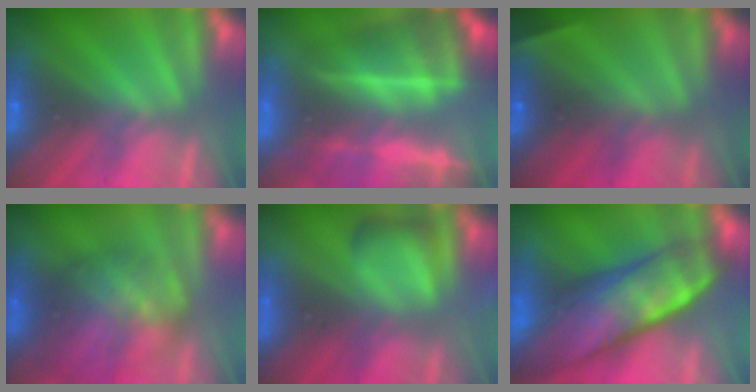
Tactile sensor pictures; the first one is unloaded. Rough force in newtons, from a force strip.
{"total": 8.5}
{"total": 2.0}
{"total": 9.1}
{"total": 5.8}
{"total": 9.0}